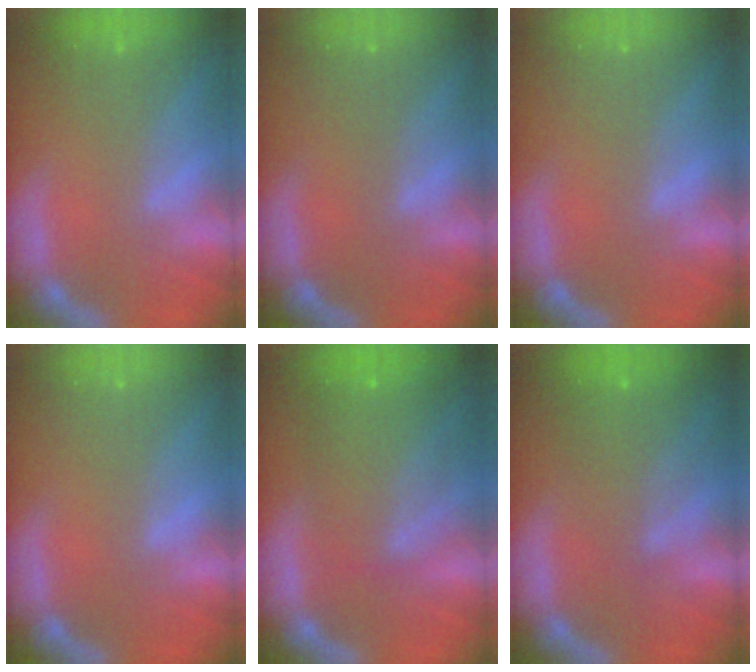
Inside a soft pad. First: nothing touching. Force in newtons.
{"total": 0.0}
{"total": 0.0}
{"total": 0.0}
{"total": 7.1}
{"total": 4.5}